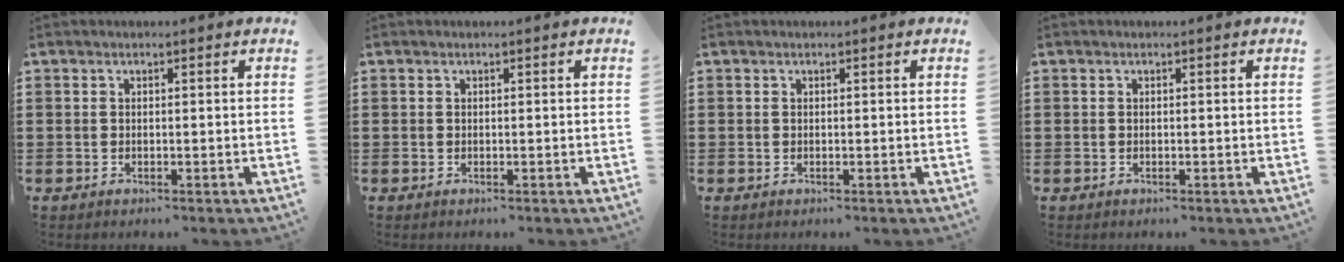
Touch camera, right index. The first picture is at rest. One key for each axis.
{"total": 0.0}
{"total": 0.0}
{"total": 0.0}